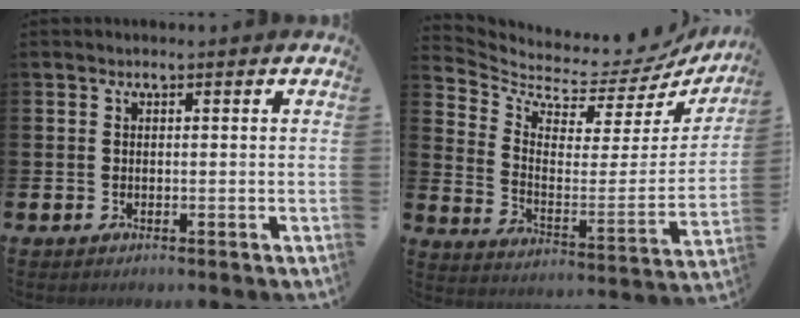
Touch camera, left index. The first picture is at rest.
{"total": 5.4, "force": [4.9, 1.9, 1.2], "torque": [-0.045, -0.056, 0.075]}